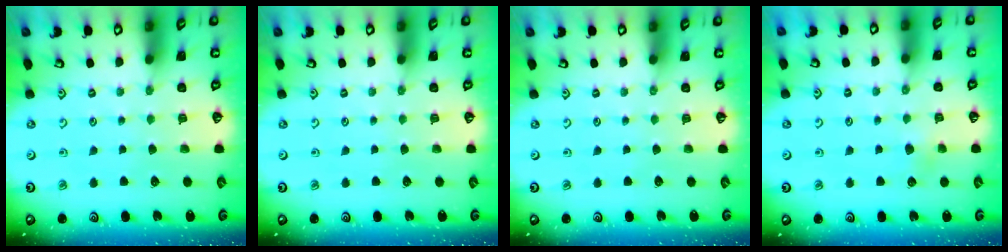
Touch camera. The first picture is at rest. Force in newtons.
{"total": 0.0}
{"total": 0.0}
{"total": 2.6, "press": 2.6, "slide": 0.5}